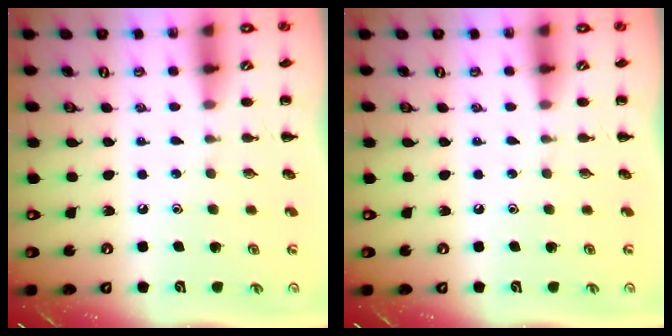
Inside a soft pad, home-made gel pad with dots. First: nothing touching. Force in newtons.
{"total": 0.0}